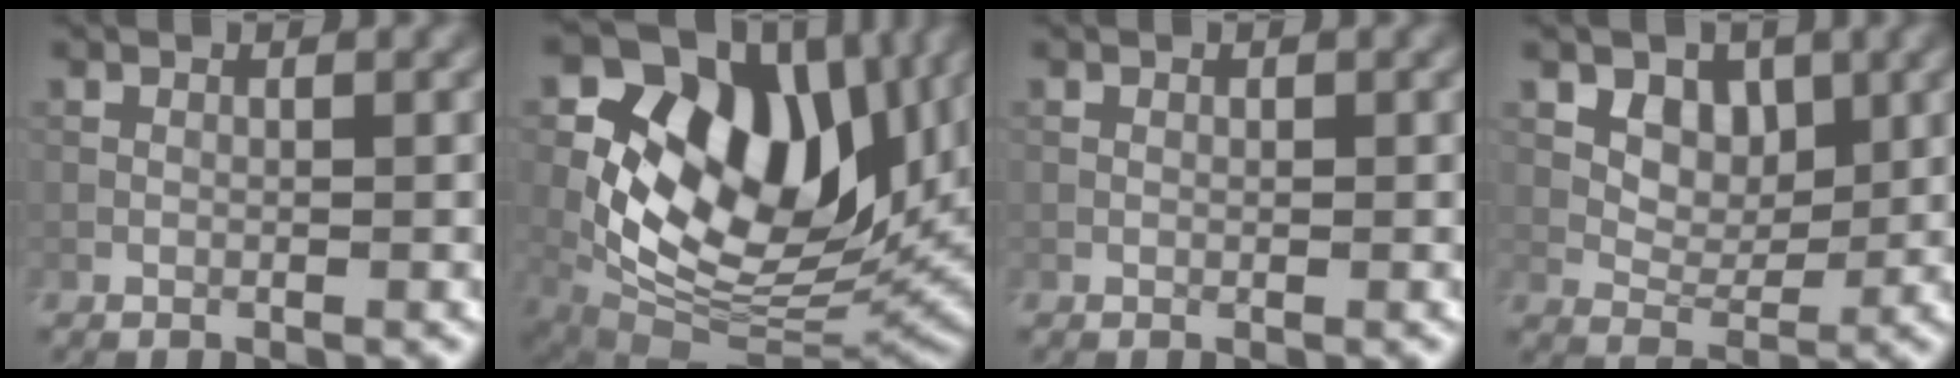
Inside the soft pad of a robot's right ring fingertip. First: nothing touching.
{"total": 16.0, "force": [4.7, 10.1, 11.6], "torque": [-0.219, 0.015, 0.084]}
{"total": 0.0}
{"total": 3.8, "force": [1.6, 2.9, 1.8], "torque": [-0.031, -0.023, 0.048]}